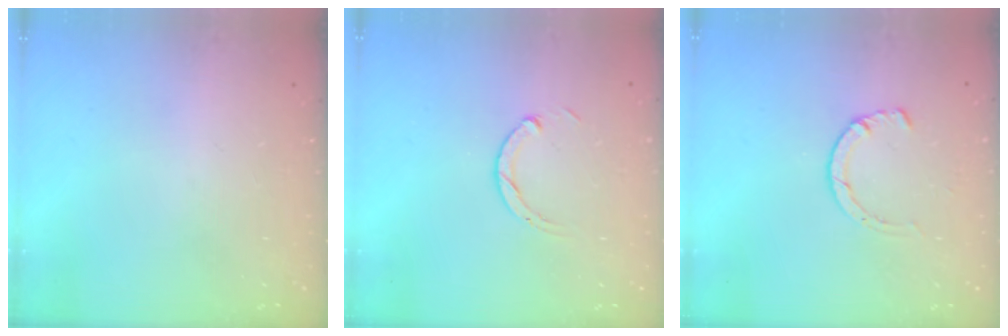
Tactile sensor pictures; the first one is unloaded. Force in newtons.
{"total": 2.9, "press": 2.9, "slide": 0.4}
{"total": 1.2, "press": 1.2, "slide": 0.3}